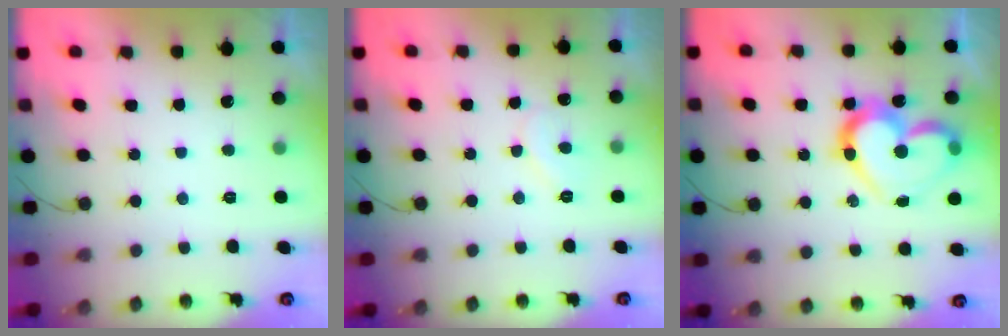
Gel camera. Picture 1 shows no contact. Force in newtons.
{"total": 5.6, "press": 5.6, "slide": 0.4}
{"total": 16.6, "press": 16.4, "slide": 2.1}